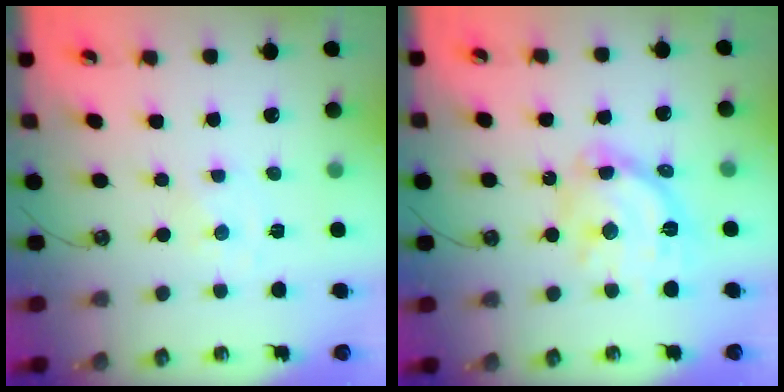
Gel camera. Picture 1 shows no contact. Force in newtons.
{"total": 17.3, "press": 17.3, "slide": 1.4}